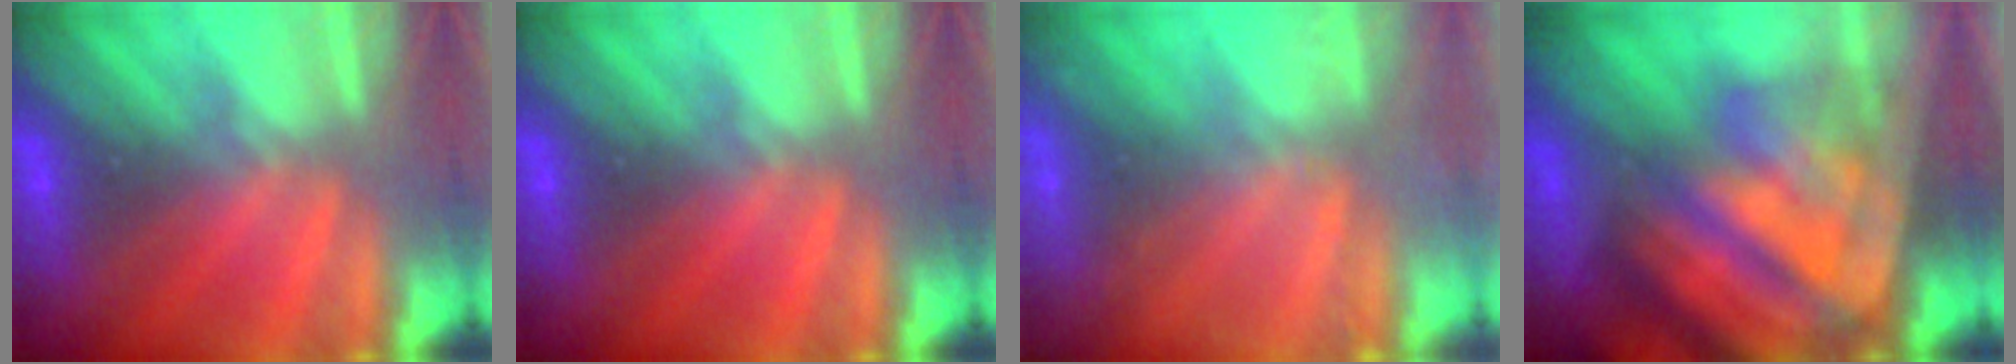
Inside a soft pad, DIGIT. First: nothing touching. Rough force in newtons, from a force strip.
{"total": 0.0}
{"total": 2.3}
{"total": 8.0}